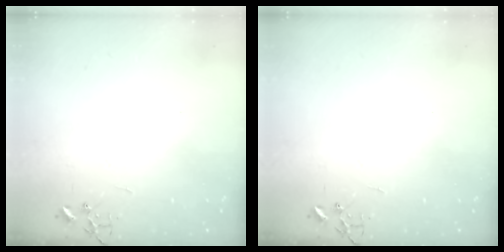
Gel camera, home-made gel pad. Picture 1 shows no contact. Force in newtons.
{"total": 0.0}